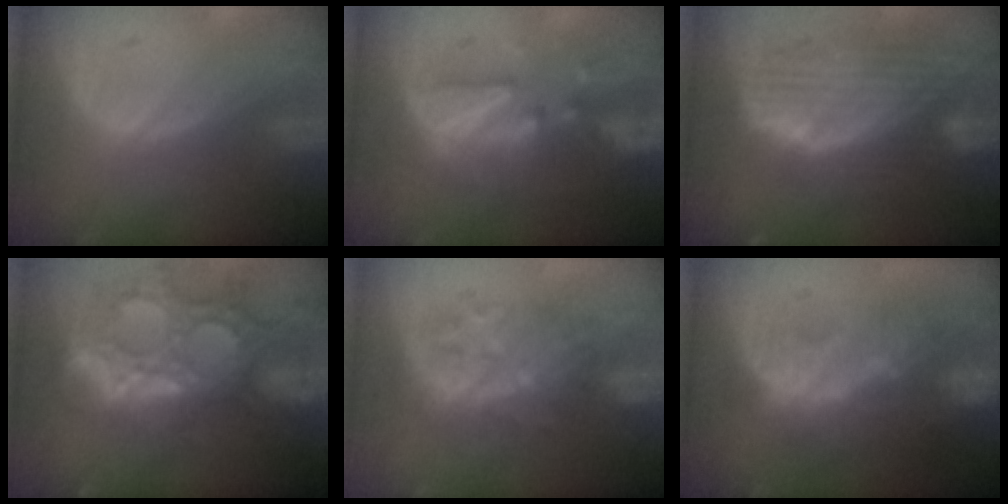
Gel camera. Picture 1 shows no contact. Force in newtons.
{"total": 8.6, "press": 8.1, "slide": 2.7}
{"total": 10.1, "press": 8.9, "slide": 4.6}
{"total": 14.5, "press": 12.1, "slide": 7.9}
{"total": 7.9, "press": 7.4, "slide": 2.7}
{"total": 10.5, "press": 9.5, "slide": 4.5}